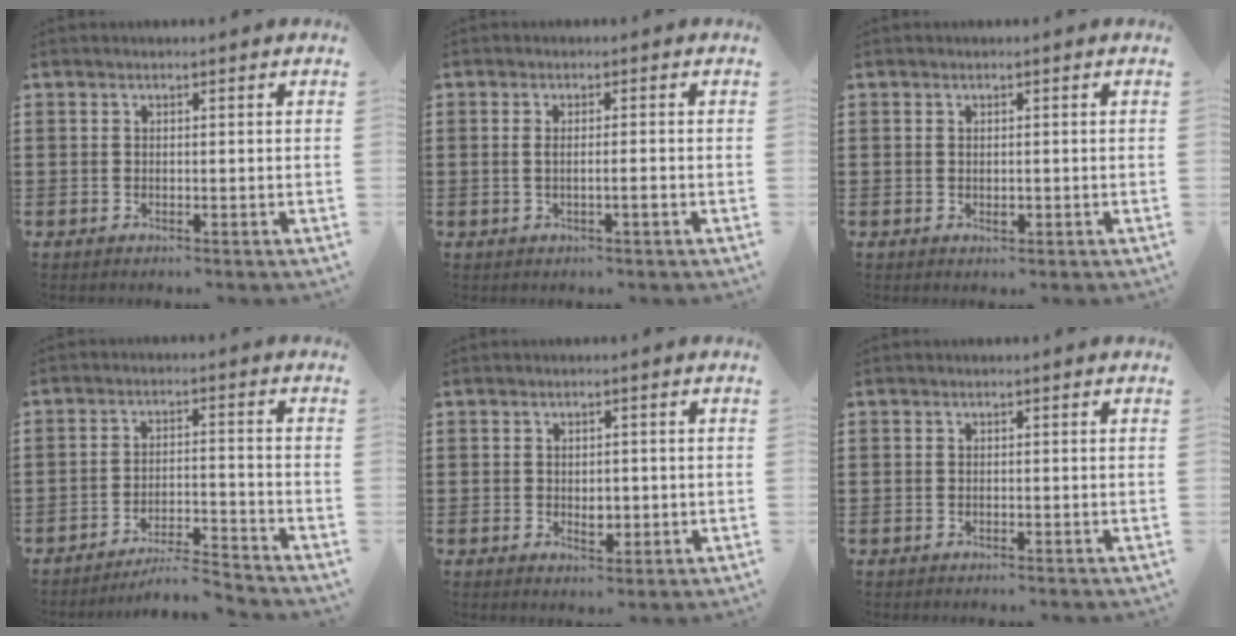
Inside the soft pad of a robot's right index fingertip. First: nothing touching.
{"total": 4.1, "force": [-0.4, 0.3, 4.1], "torque": [-0.080, -0.006, -0.013]}
{"total": 1.0, "force": [-0.1, 0.4, 0.9], "torque": [-0.017, 0.001, -0.002]}
{"total": 5.2, "force": [-5.0, -0.1, 1.5], "torque": [-0.028, -0.004, -0.099]}
{"total": 2.4, "force": [0.0, 1.7, 1.7], "torque": [-0.019, -0.001, -0.005]}
{"total": 0.0}